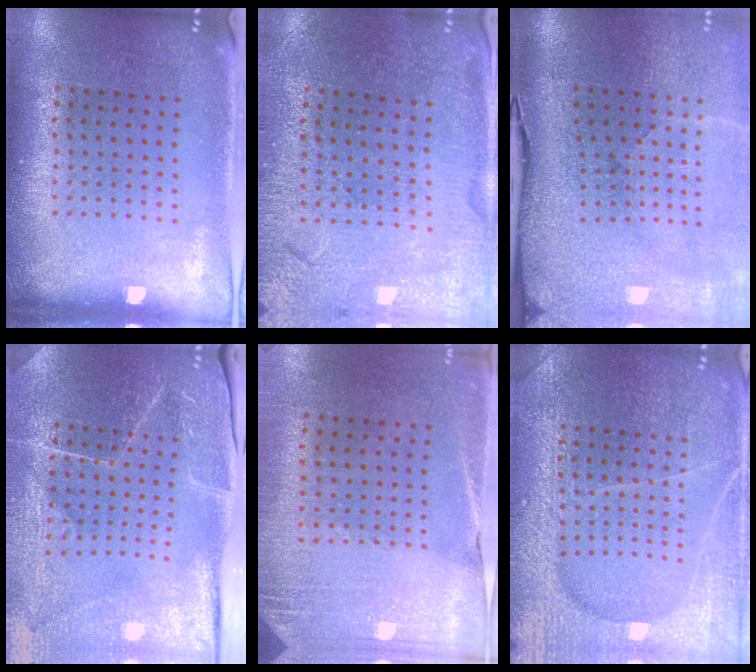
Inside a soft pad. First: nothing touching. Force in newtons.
{"total": 1.3, "press": 1.3, "slide": 0.1}
{"total": 5.0, "press": 3.9, "slide": 3.2}
{"total": 3.8, "press": 3.8, "slide": 0.2}
{"total": 2.6, "press": 2.4, "slide": 1.0}
{"total": 6.6, "press": 6.6, "slide": 0.8}